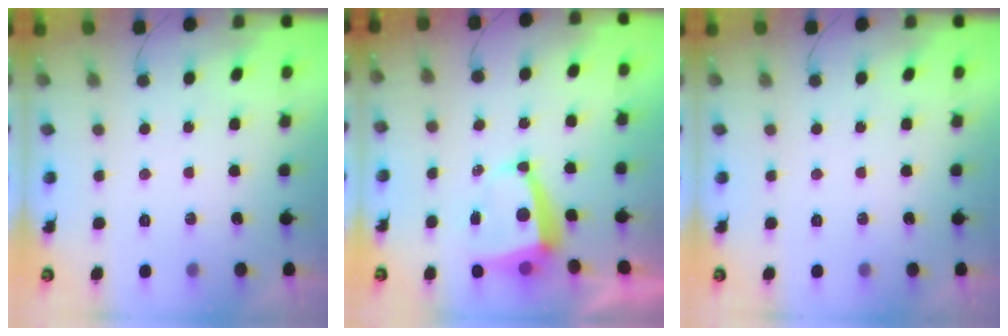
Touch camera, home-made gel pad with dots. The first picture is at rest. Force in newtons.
{"total": 5.3, "press": 5.2, "slide": 0.7}
{"total": 0.0}